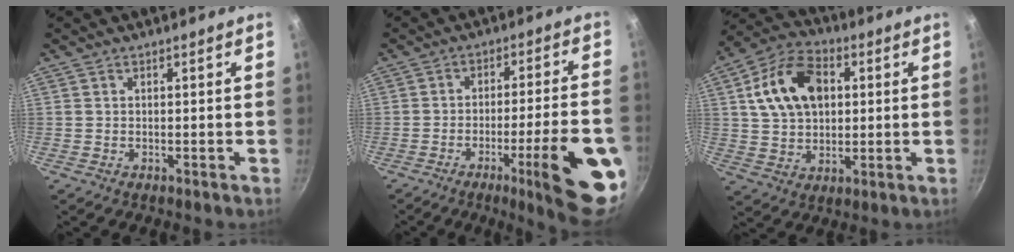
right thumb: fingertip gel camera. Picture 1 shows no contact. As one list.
[{"total": 16.8, "force": [-6.4, 2.3, 15.4], "torque": [-0.202, 0.024, -0.086]}, {"total": 15.2, "force": [3.6, 10.5, 10.4], "torque": [-0.164, 0.010, 0.053]}]